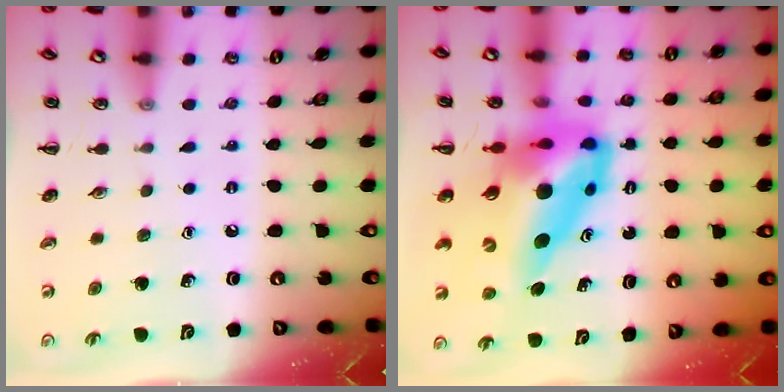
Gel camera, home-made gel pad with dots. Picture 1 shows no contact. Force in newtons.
{"total": 15.8, "press": 15.0, "slide": 4.8}